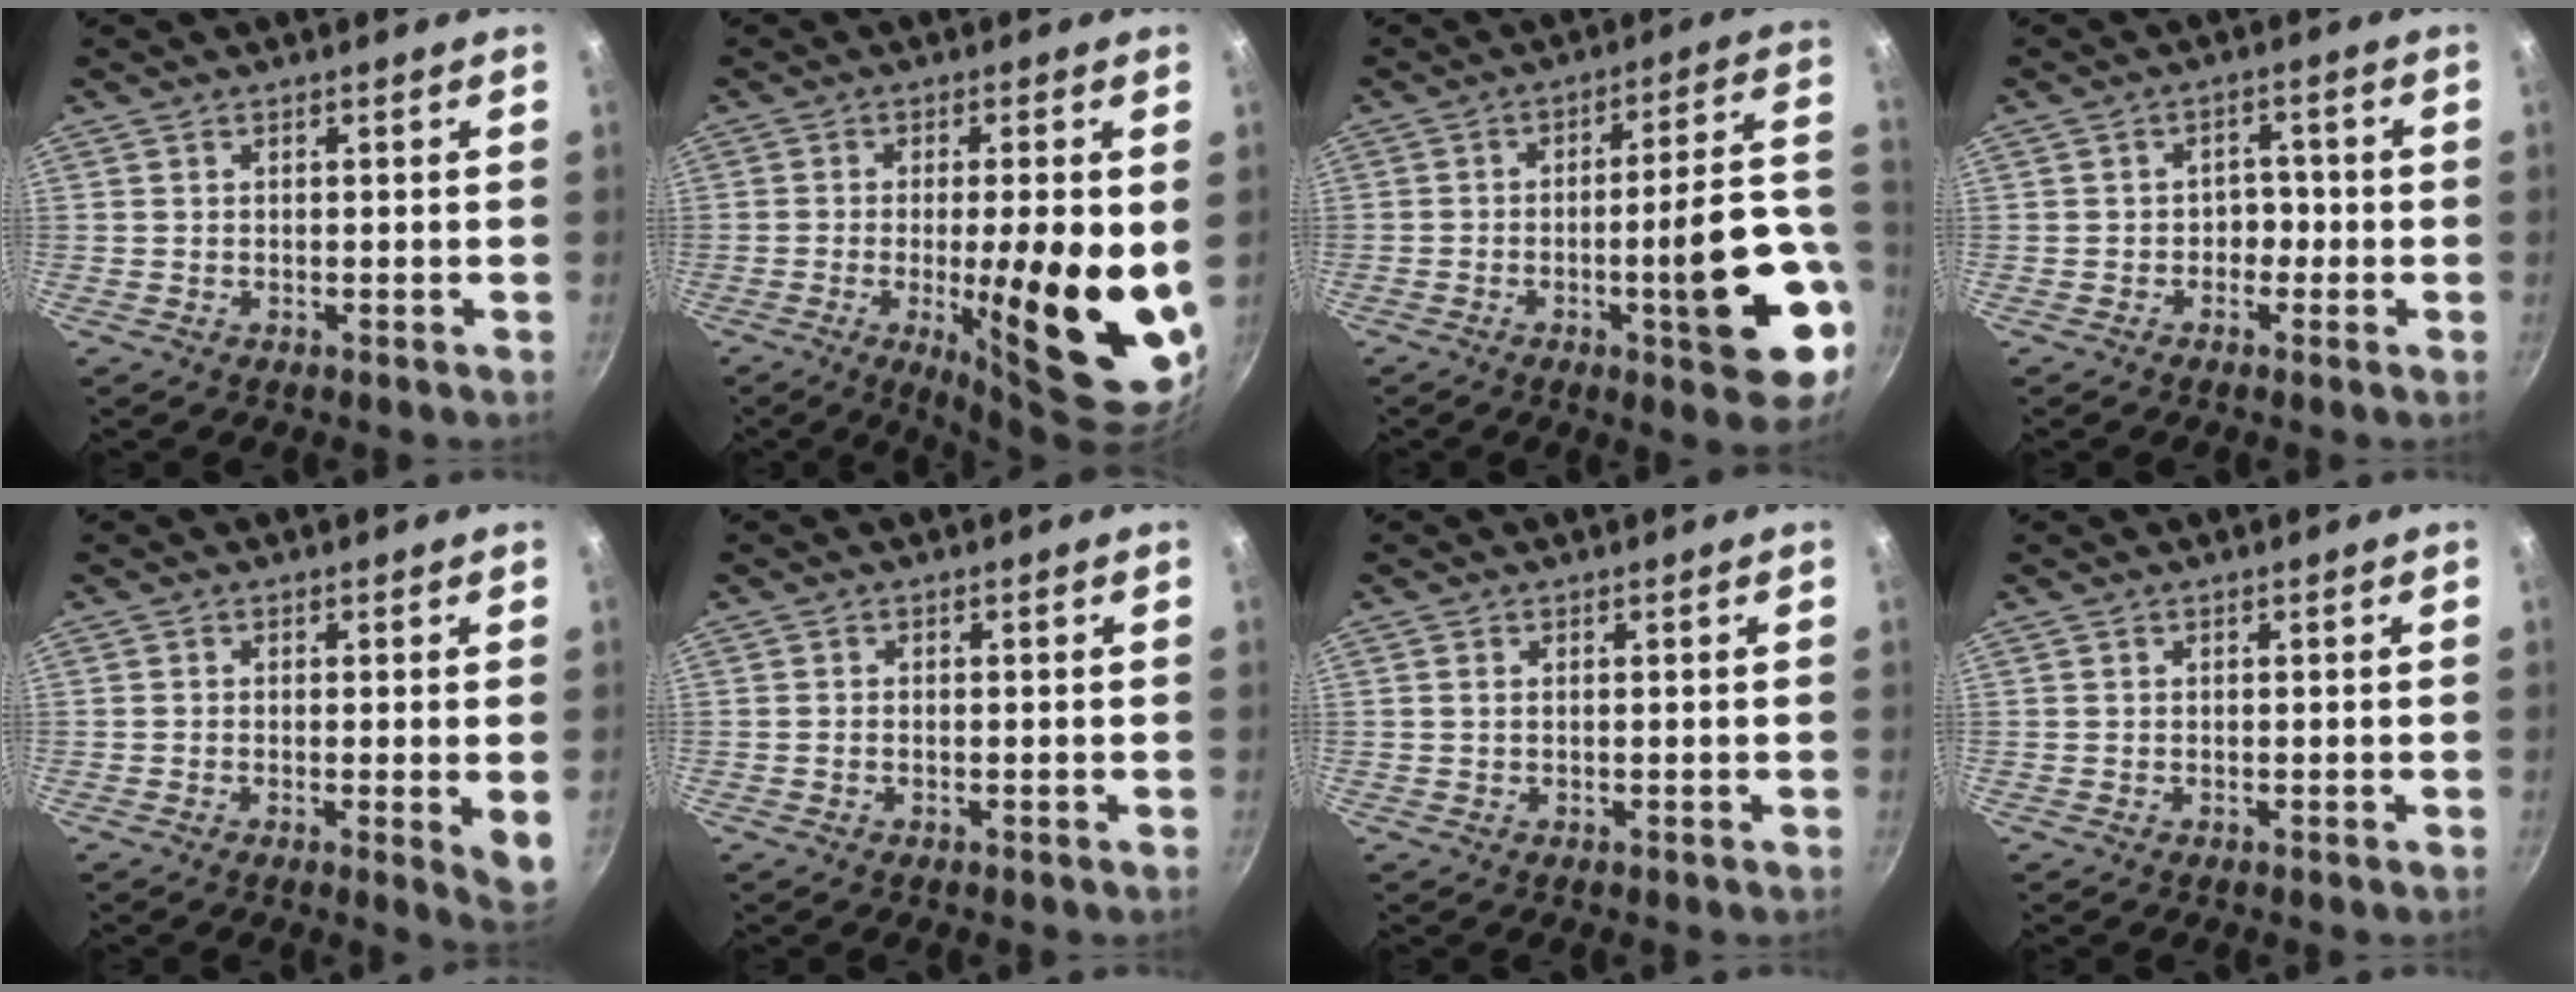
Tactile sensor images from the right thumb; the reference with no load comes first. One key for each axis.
{"total": 17.9, "fx": -2.1, "fy": 4.0, "fz": 17.3, "tx": -0.245, "ty": -0.015, "tz": -0.027}
{"total": 18.0, "fx": -4.7, "fy": 4.4, "fz": 16.8, "tx": -0.209, "ty": 0.030, "tz": -0.061}
{"total": 3.3, "fx": -1.1, "fy": 2.6, "fz": 1.6, "tx": 0.011, "ty": 0.017, "tz": -0.019}
{"total": 4.5, "fx": -0.4, "fy": 0.5, "fz": 4.4, "tx": -0.062, "ty": -0.013, "tz": -0.007}
{"total": 0.6, "fx": -0.2, "fy": 0.4, "fz": 0.4, "tx": -0.008, "ty": 0.003, "tz": -0.005}
{"total": 0.6, "fx": 0.2, "fy": 0.3, "fz": 0.5, "tx": -0.010, "ty": 0.000, "tz": 0.003}
{"total": 0.0}